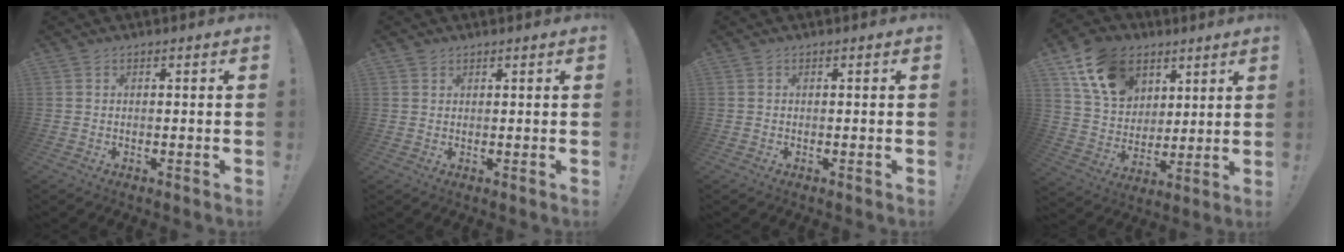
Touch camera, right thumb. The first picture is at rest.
{"total": 1.4, "force": [1.1, 0.8, 0.2], "torque": [0.001, -0.004, 0.020]}
{"total": 0.0}
{"total": 16.3, "force": [8.4, 11.9, 7.4], "torque": [-0.129, -0.033, 0.167]}